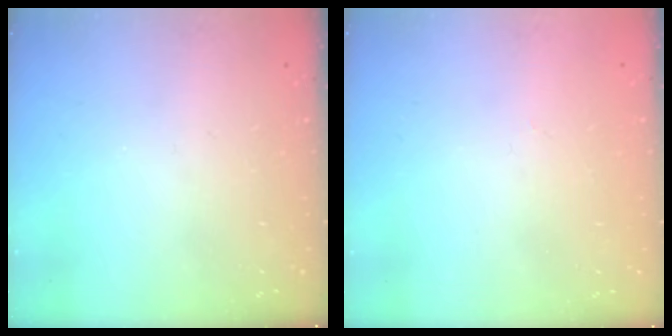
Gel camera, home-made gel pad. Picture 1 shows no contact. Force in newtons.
{"total": 0.0}